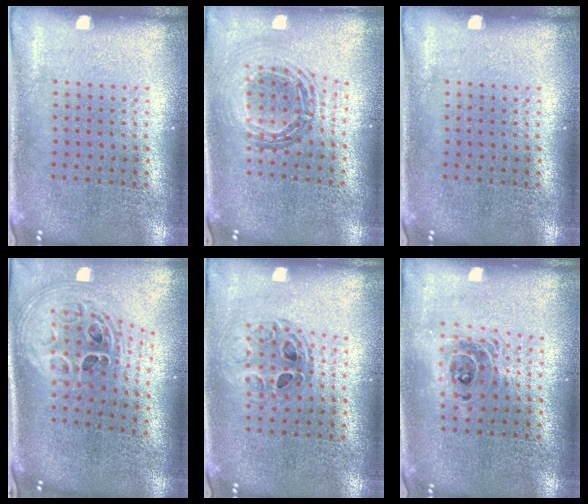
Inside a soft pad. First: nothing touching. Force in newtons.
{"total": 0.9, "press": 0.9, "slide": 0.2}
{"total": 0.0}
{"total": 2.9, "press": 2.0, "slide": 2.1}
{"total": 0.9, "press": 0.9, "slide": 0.1}
{"total": 1.5, "press": 1.2, "slide": 0.9}